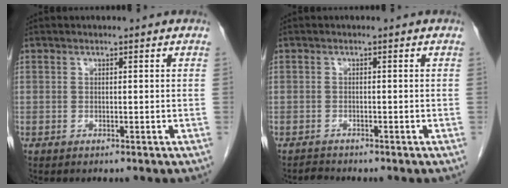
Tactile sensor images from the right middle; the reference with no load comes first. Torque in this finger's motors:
{"motor_torque": [-0.17, -0.11, -0.02, -0.01]}